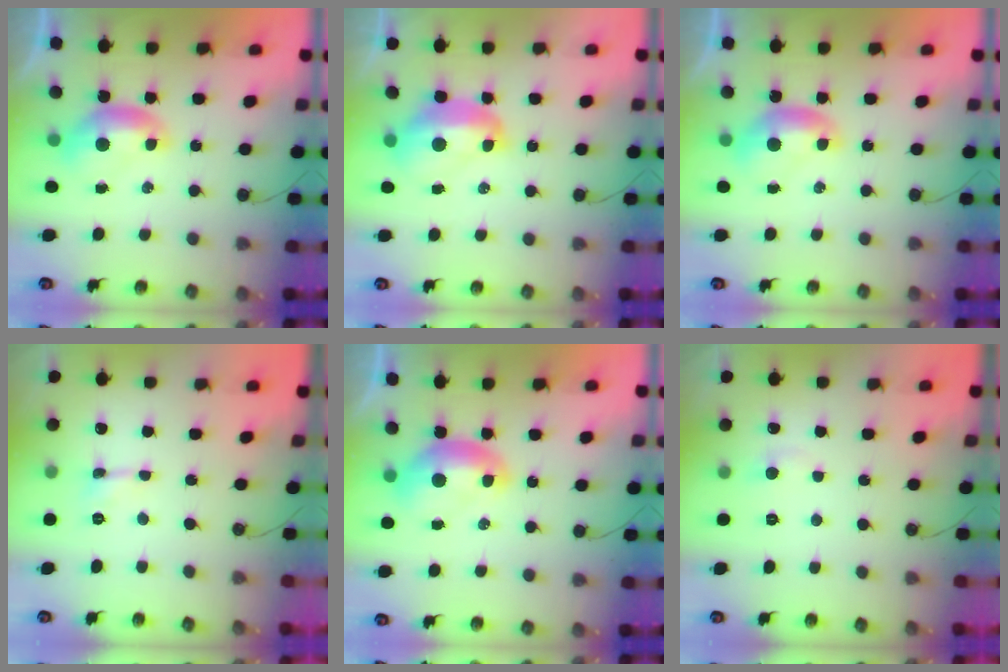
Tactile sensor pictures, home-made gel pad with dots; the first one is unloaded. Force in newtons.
{"total": 4.3, "press": 4.2, "slide": 0.8}
{"total": 0.0}
{"total": 0.0}
{"total": 2.1, "press": 2.0, "slide": 0.6}
{"total": 0.9, "press": 0.6, "slide": 0.7}